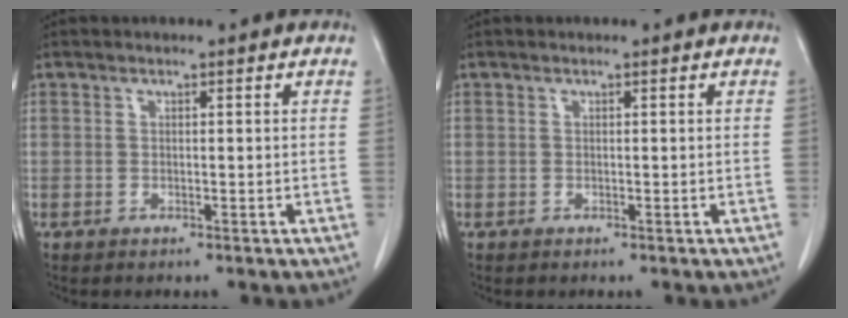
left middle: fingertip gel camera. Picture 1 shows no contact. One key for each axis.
{"total": 0.0}